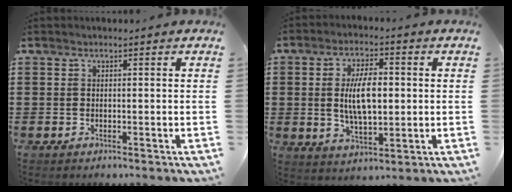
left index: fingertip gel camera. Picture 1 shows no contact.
{"total": 8.5, "force": [0.6, 3.6, 7.6], "torque": [-0.134, 0.003, 0.005]}